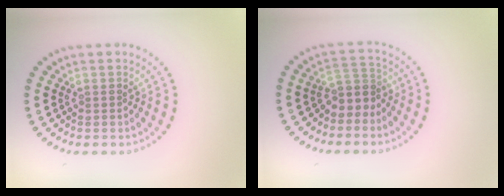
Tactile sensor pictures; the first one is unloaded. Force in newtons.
{"total": 2.5, "press": 1.8, "slide": 1.8}